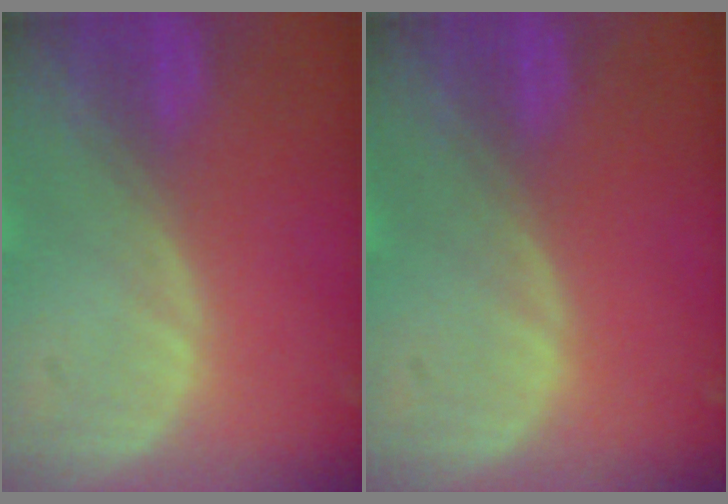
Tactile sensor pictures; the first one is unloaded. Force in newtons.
{"total": 0.0}